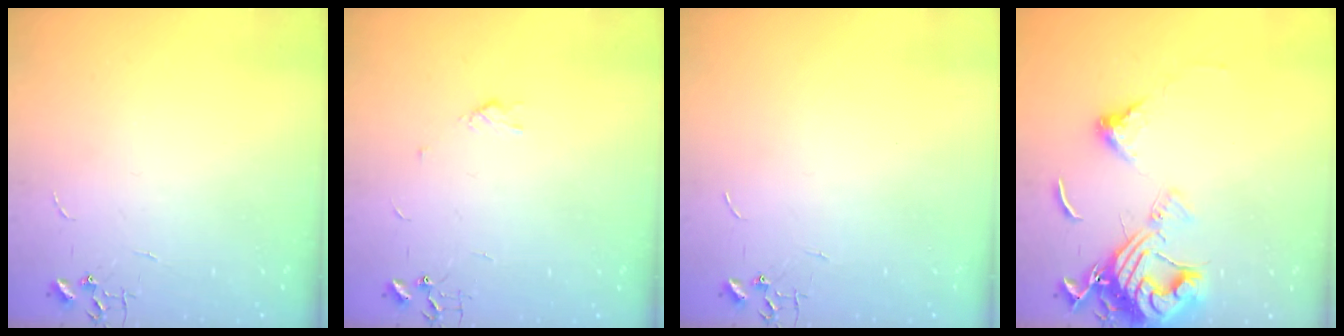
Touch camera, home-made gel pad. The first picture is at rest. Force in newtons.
{"total": 2.9, "press": 2.9, "slide": 0.5}
{"total": 0.0}
{"total": 15.7, "press": 15.6, "slide": 1.7}